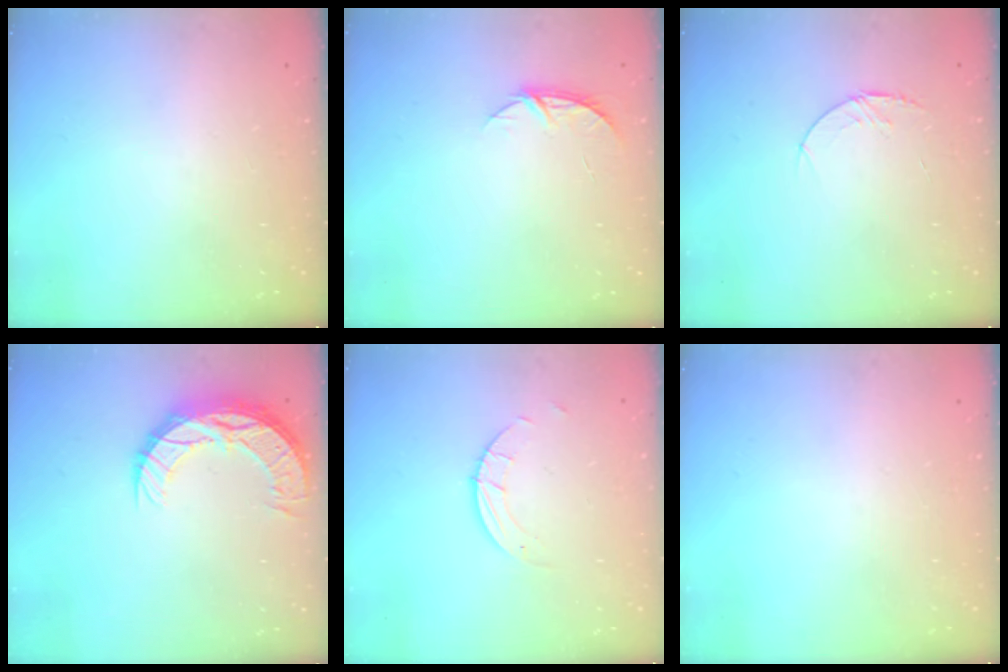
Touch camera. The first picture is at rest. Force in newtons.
{"total": 4.6, "press": 4.6, "slide": 0.5}
{"total": 4.0, "press": 3.9, "slide": 0.5}
{"total": 12.2, "press": 12.2, "slide": 0.8}
{"total": 1.5, "press": 1.5, "slide": 0.1}
{"total": 0.0}